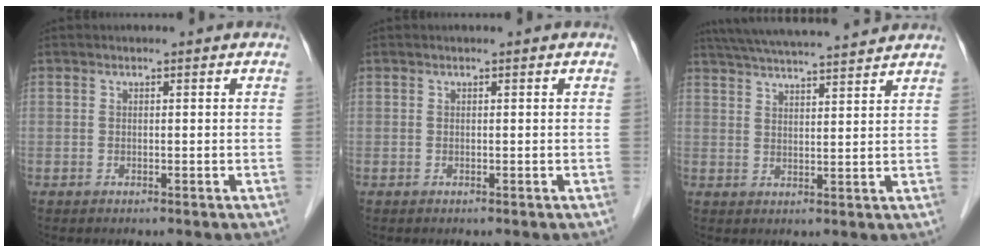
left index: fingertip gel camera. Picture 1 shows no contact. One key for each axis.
{"total": 0.0}
{"total": 14.9, "fx": 13.6, "fy": 0.5, "fz": 6.1, "tx": -0.115, "ty": 0.032, "tz": 0.201}